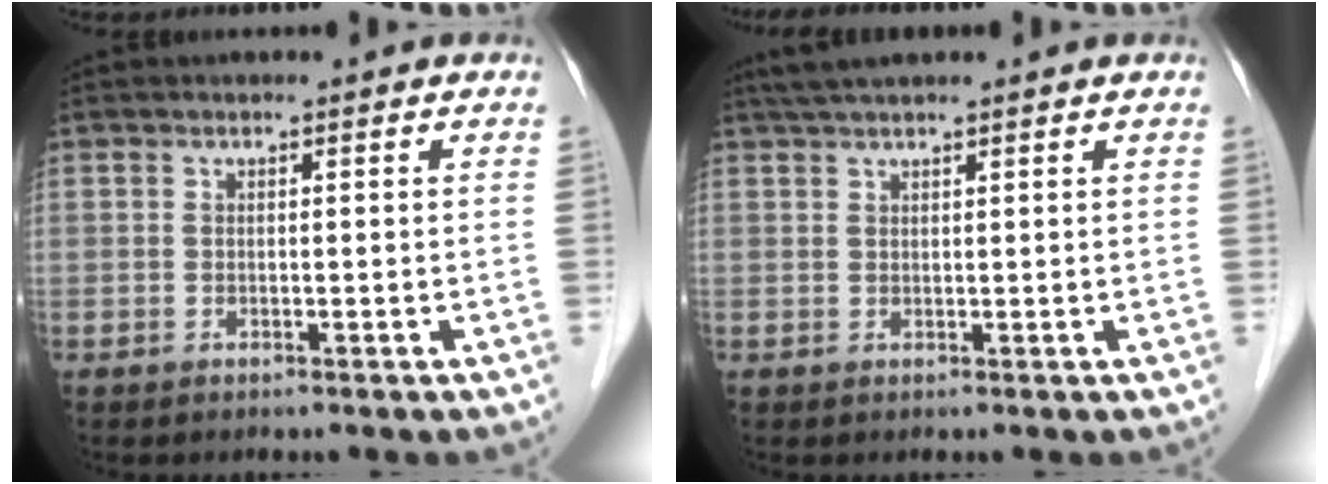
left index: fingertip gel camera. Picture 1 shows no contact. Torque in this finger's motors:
{"motor_torque": [0.28, -0.11, 0.27, 0.06]}